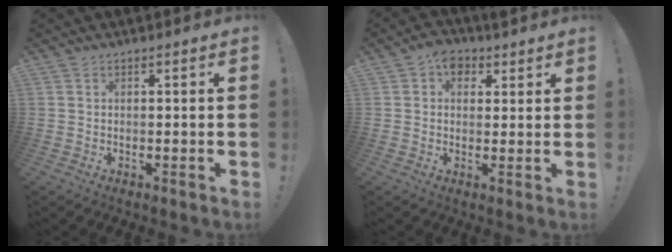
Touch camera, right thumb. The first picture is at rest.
{"total": 5.2, "force": [2.5, 3.9, 2.3], "torque": [-0.023, -0.009, 0.044]}